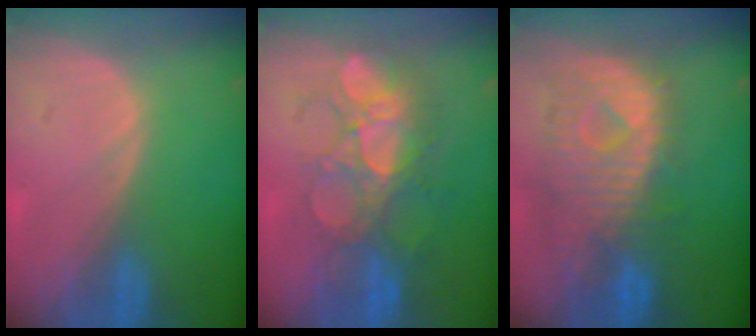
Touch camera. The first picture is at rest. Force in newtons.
{"total": 8.8, "press": 8.5, "slide": 2.3}
{"total": 10.8, "press": 9.6, "slide": 5.0}